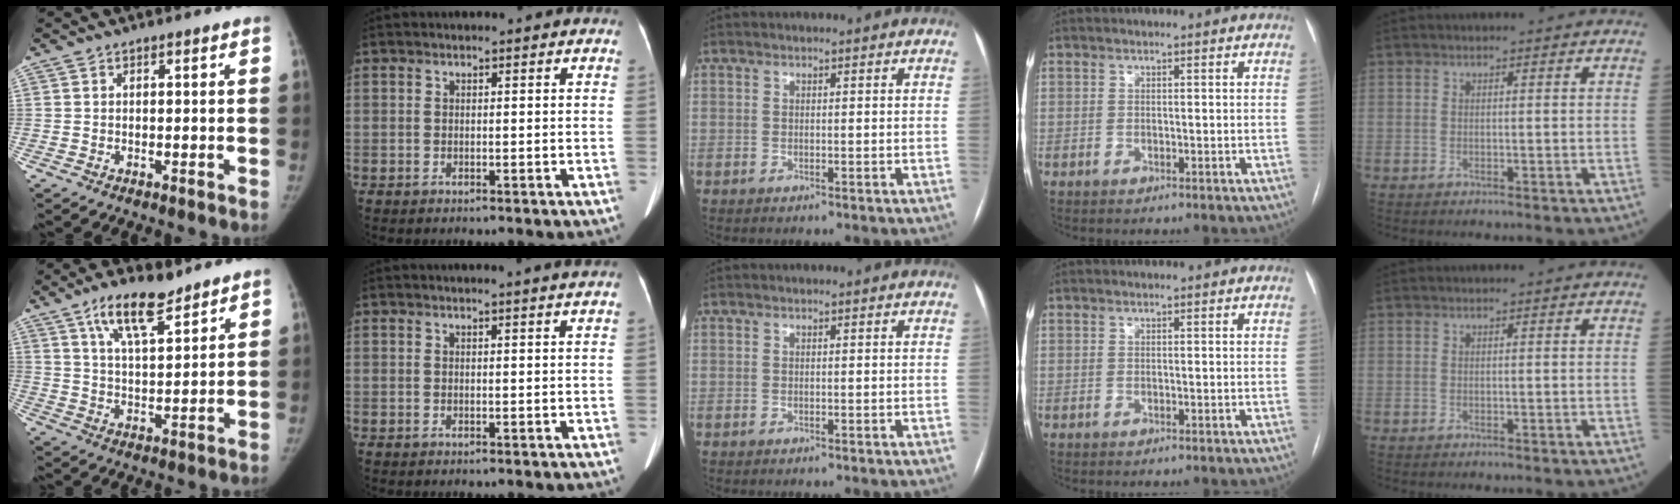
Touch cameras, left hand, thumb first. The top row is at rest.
{"thumb": {"total": 10.4, "force": [7.0, 3.6, 6.8], "torque": [-0.103, -0.036, 0.127]}, "index": {"total": 1.6, "force": [1.4, -0.5, 0.6], "torque": [-0.018, -0.007, 0.021]}}